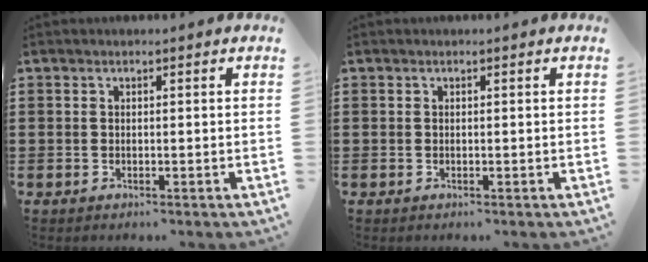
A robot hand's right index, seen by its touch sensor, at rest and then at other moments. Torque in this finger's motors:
{"motor_torque": [-0.87, 1.27, 0.00, 0.00]}